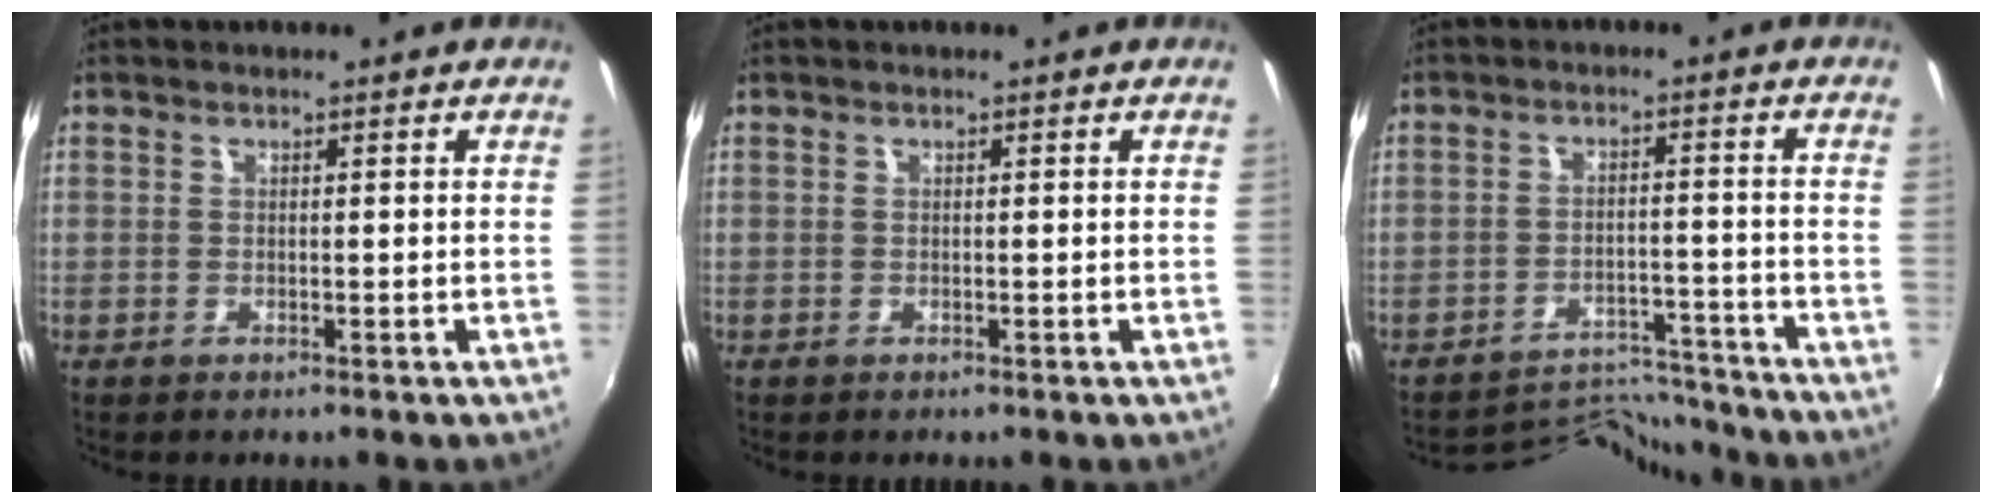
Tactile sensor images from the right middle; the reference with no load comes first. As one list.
[{"total": 0.0}, {"total": 9.3, "force": [-9.2, 1.2, -0.4], "torque": [-0.011, 0.020, -0.139]}]